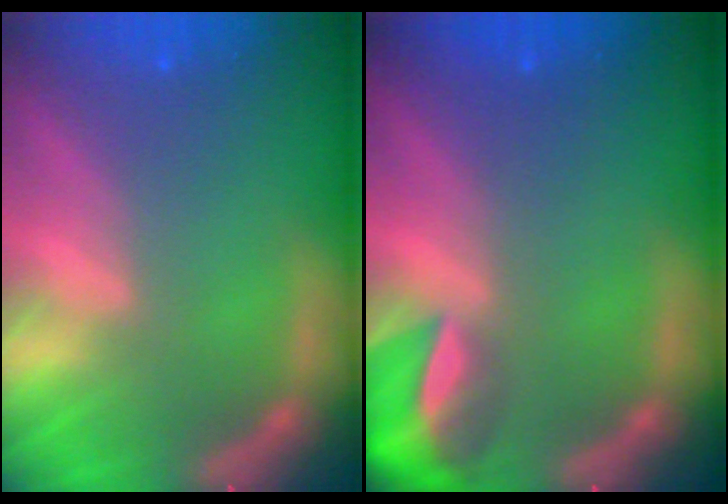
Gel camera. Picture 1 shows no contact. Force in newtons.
{"total": 6.0}